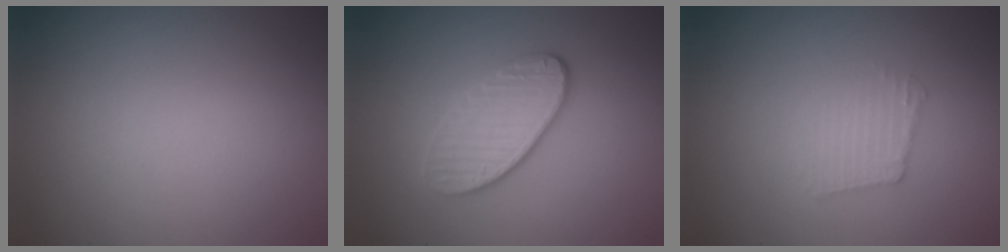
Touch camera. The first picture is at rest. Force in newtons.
{"total": 3.6, "press": 3.1, "slide": 1.9}
{"total": 1.7, "press": 1.7, "slide": 0.2}